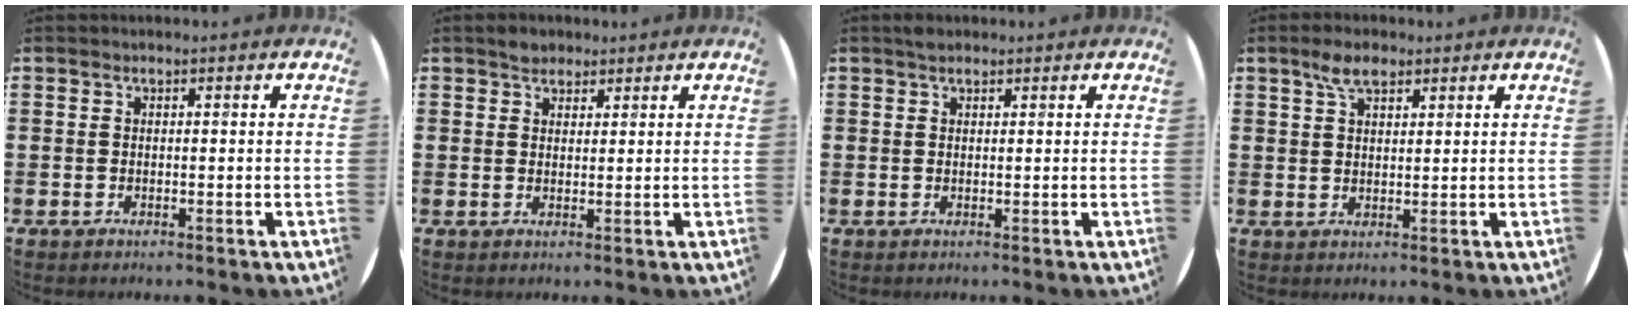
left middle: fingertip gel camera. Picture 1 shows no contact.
{"total": 2.0, "force": [1.8, 0.9, 0.1], "torque": [0.005, 0.001, 0.034]}
{"total": 0.9, "force": [0.8, 0.4, 0.2], "torque": [-0.005, 0.003, 0.016]}
{"total": 4.0, "force": [2.8, 1.7, 2.3], "torque": [-0.042, 0.005, 0.049]}